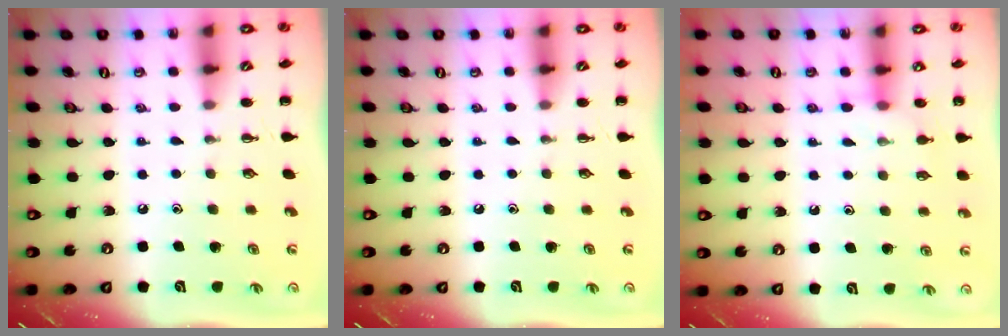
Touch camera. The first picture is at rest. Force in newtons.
{"total": 0.0}
{"total": 6.2, "press": 6.1, "slide": 0.8}